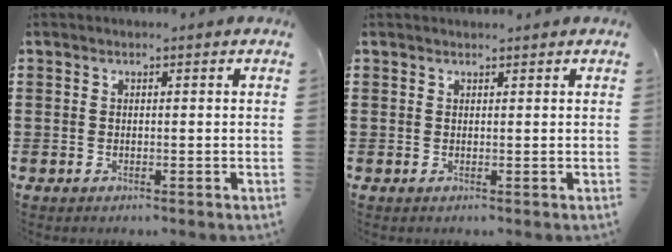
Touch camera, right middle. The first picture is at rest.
{"total": 0.6, "force": [0.6, 0.1, 0.0], "torque": [-0.002, 0.001, 0.011]}